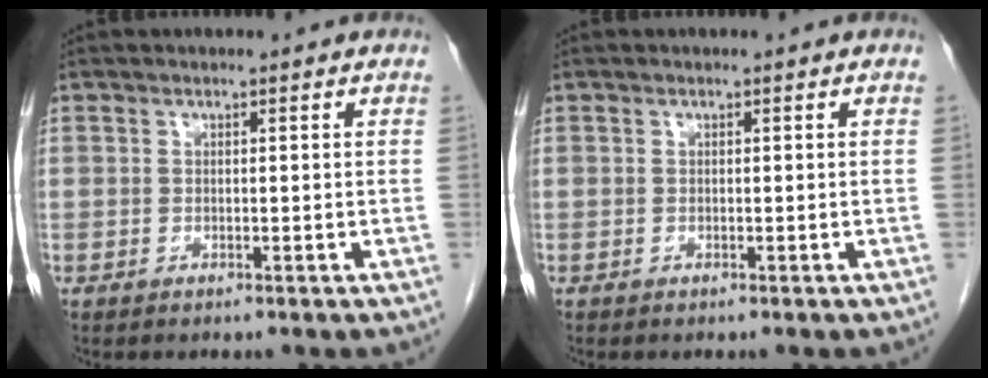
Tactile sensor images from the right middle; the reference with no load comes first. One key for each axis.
{"total": 0.0}